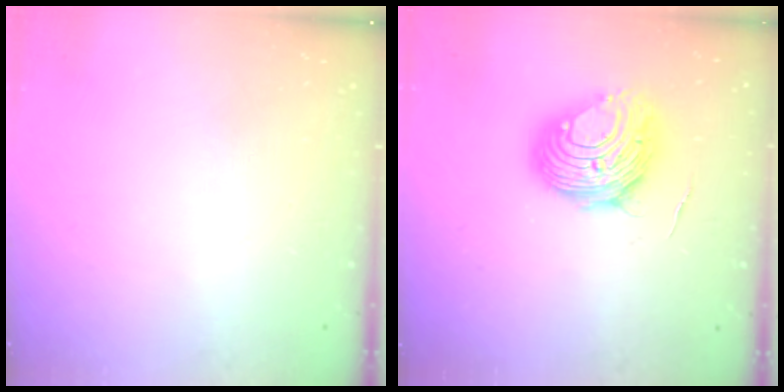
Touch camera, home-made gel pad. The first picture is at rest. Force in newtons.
{"total": 10.3, "press": 10.3, "slide": 0.7}